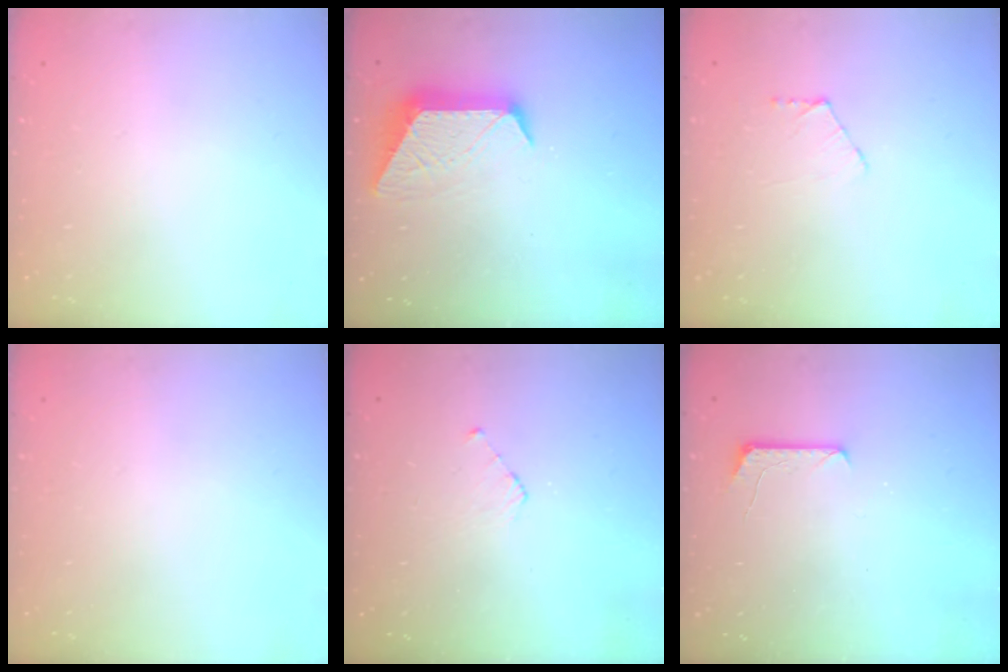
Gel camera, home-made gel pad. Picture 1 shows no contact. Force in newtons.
{"total": 11.3, "press": 11.2, "slide": 0.7}
{"total": 3.8, "press": 3.8, "slide": 0.4}
{"total": 0.0}
{"total": 4.3, "press": 4.3, "slide": 0.3}
{"total": 7.0, "press": 6.9, "slide": 0.7}